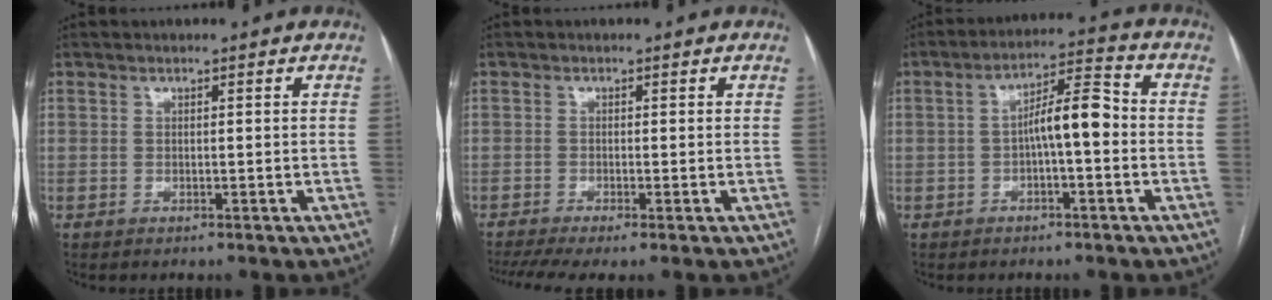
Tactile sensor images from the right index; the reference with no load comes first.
{"total": 5.2, "force": [-3.5, 0.7, 3.9], "torque": [-0.069, -0.008, -0.062]}
{"total": 7.4, "force": [-0.8, 1.7, 7.1], "torque": [-0.120, 0.028, -0.014]}